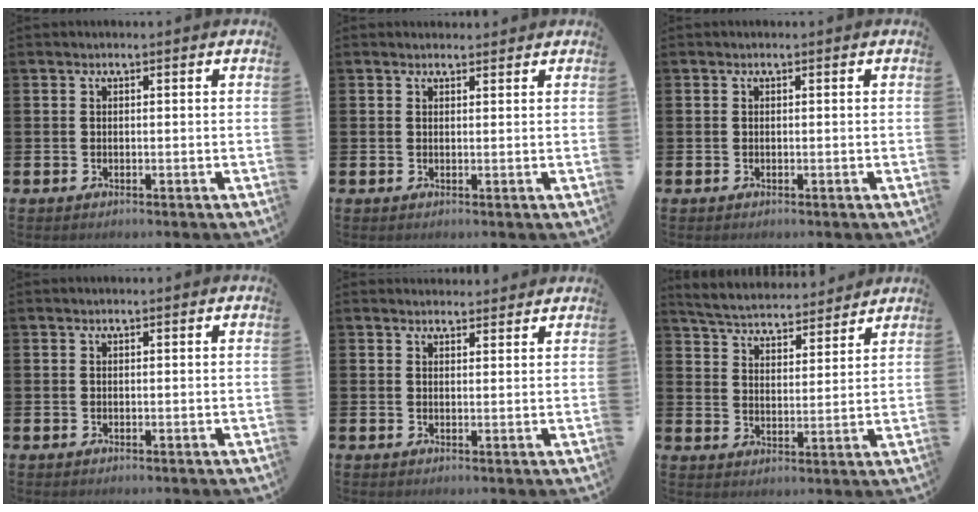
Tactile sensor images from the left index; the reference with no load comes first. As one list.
[{"total": 1.1, "force": [1.1, 0.4, 0.1], "torque": [0.008, 0.001, 0.018]}, {"total": 0.0}, {"total": 0.0}, {"total": 2.2, "force": [2.1, 0.5, -0.1], "torque": [0.014, -0.013, 0.035]}, {"total": 5.1, "force": [5.0, 0.8, 0.5], "torque": [-0.034, -0.039, 0.086]}]